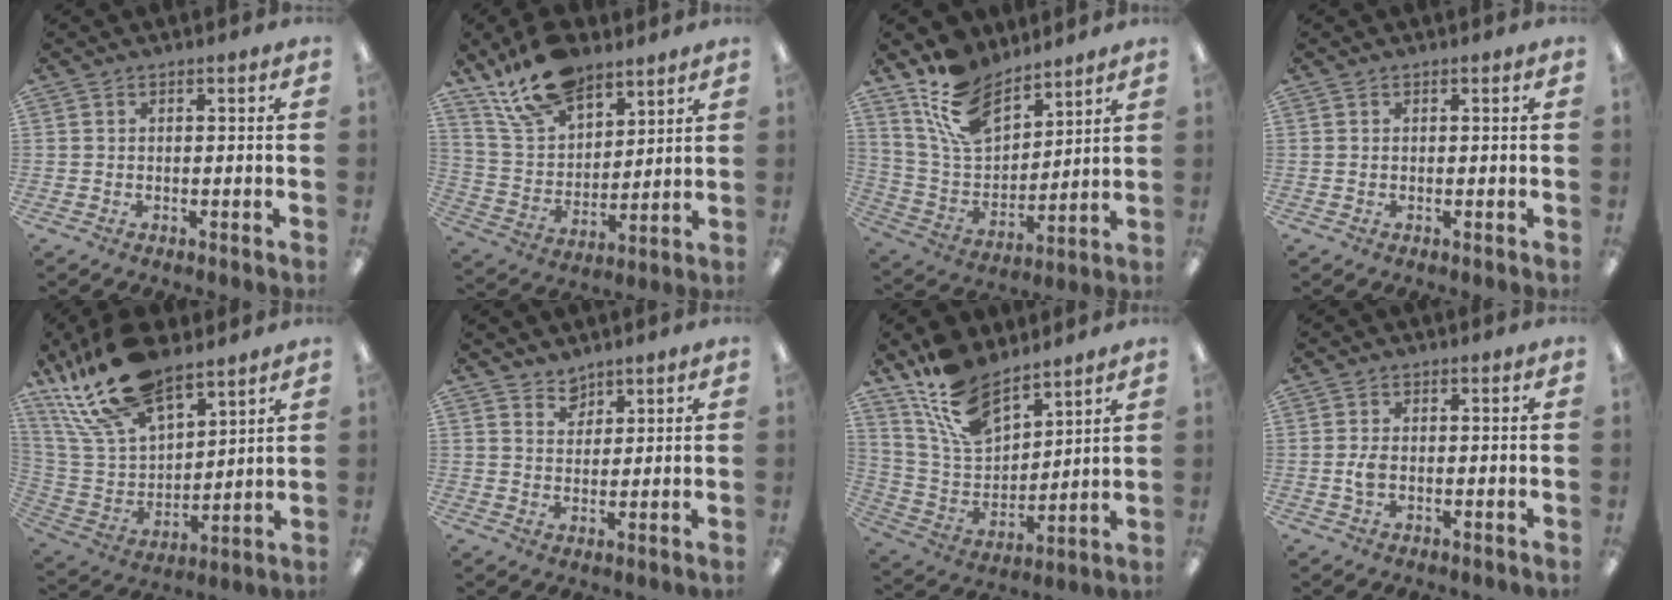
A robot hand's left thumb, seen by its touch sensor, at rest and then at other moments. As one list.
[{"total": 16.4, "force": [12.0, 8.2, 7.5], "torque": [-0.144, -0.057, 0.224]}, {"total": 15.8, "force": [11.1, 8.2, 7.6], "torque": [-0.161, -0.048, 0.212]}, {"total": 0.0}, {"total": 22.0, "force": [16.0, 9.7, 11.6], "torque": [-0.248, -0.075, 0.294]}, {"total": 3.7, "force": [3.3, 1.6, -0.1], "torque": [0.009, -0.023, 0.062]}, {"total": 15.1, "force": [11.1, 6.8, 7.6], "torque": [-0.157, -0.054, 0.208]}, {"total": 2.8, "force": [-0.2, 1.5, 2.3], "torque": [-0.058, -0.002, -0.008]}]